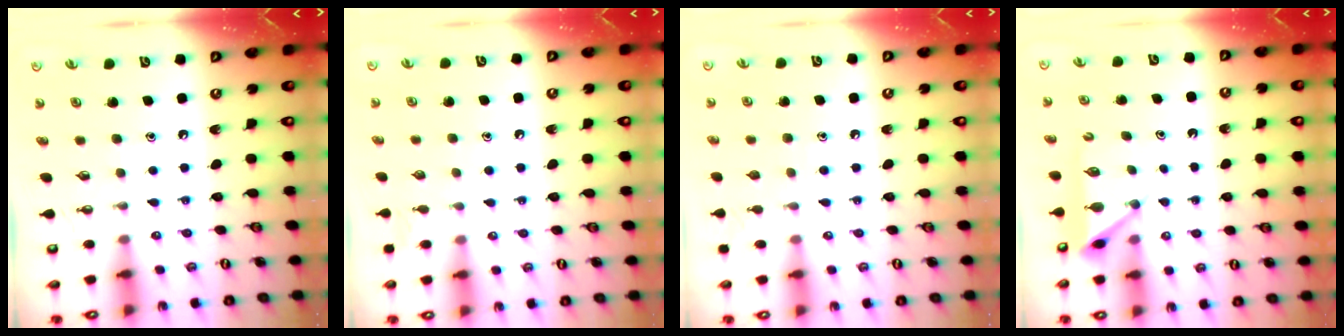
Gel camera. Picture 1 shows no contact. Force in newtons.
{"total": 5.2, "press": 5.2, "slide": 0.5}
{"total": 5.5, "press": 5.5, "slide": 0.5}
{"total": 6.5, "press": 6.5, "slide": 0.4}